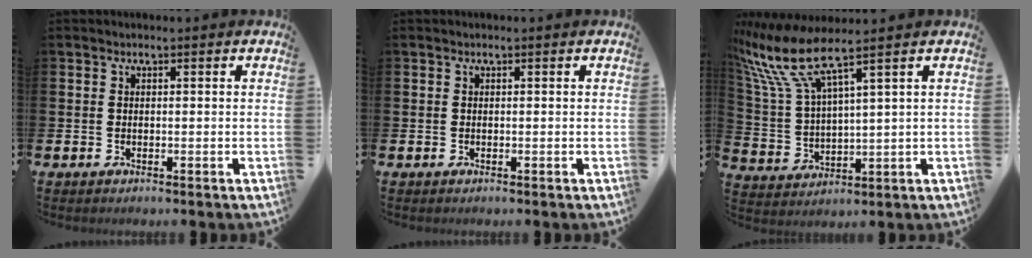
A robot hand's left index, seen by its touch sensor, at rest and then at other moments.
{"total": 0.0}
{"total": 8.9, "force": [6.8, 1.5, 5.6], "torque": [-0.146, -0.032, 0.112]}